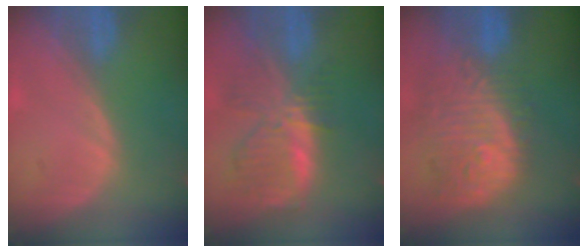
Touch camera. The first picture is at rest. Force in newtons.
{"total": 8.3, "press": 7.3, "slide": 4.0}
{"total": 12.2, "press": 10.9, "slide": 5.6}